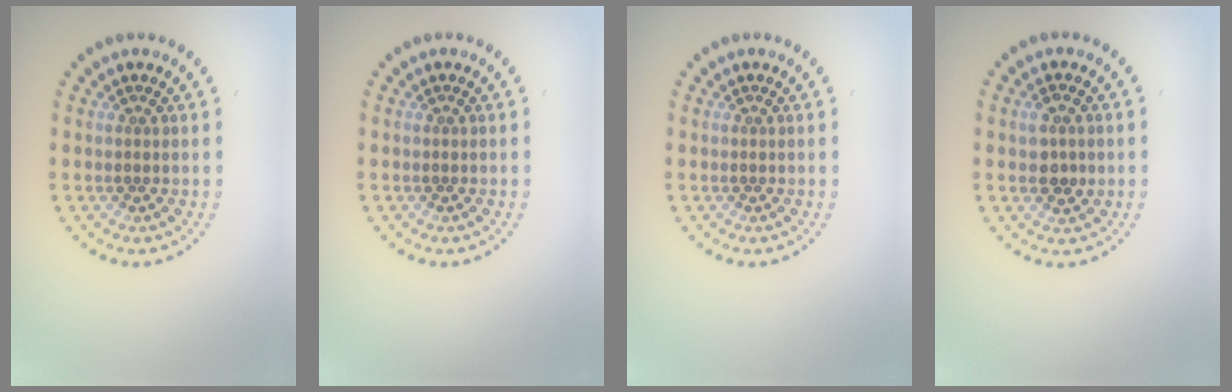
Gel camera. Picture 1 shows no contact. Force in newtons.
{"total": 0.0}
{"total": 0.0}
{"total": 2.1, "press": 2.1, "slide": 0.1}